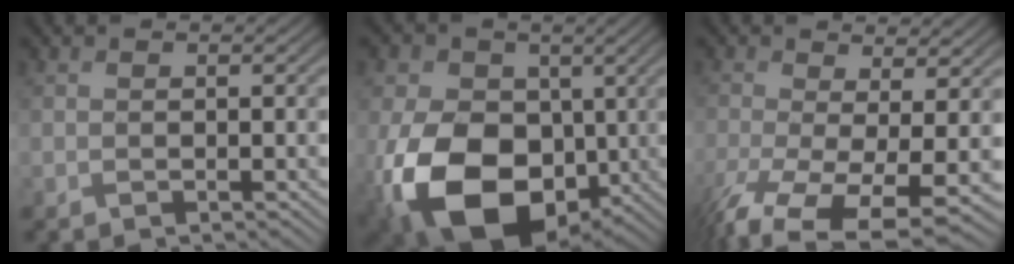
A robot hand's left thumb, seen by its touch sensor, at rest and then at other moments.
{"total": 18.1, "force": [-3.4, 12.6, 12.5], "torque": [-0.271, -0.036, -0.056]}
{"total": 11.2, "force": [-4.2, 4.0, 9.6], "torque": [-0.220, -0.039, -0.058]}